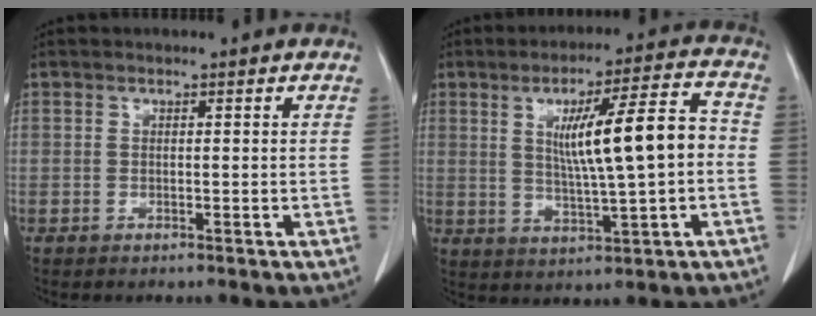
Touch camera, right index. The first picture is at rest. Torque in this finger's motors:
{"motor_torque": [0.92, 0.53, 0.34, 0.14]}